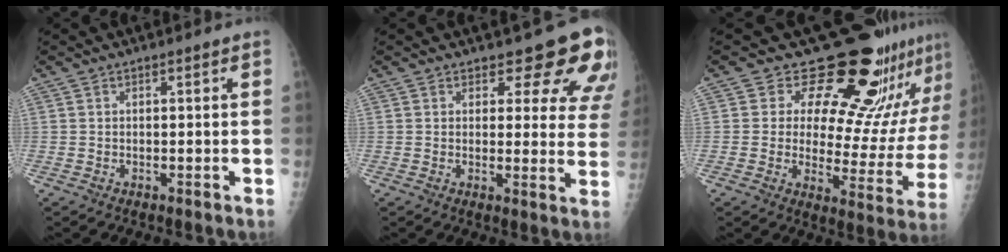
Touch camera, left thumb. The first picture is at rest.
{"total": 11.7, "force": [9.0, 5.0, 5.5], "torque": [-0.012, -0.055, 0.083]}
{"total": 21.0, "force": [17.6, 7.5, 8.6], "torque": [-0.064, -0.124, 0.219]}